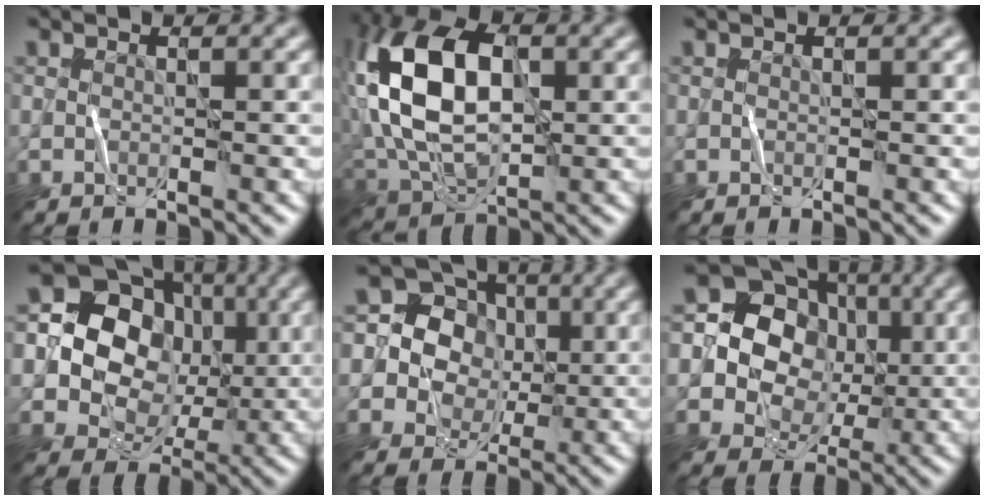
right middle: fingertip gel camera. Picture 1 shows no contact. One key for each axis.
{"total": 12.5, "fx": 0.7, "fy": 7.8, "fz": 9.7, "tx": -0.195, "ty": 0.018, "tz": 0.002}
{"total": 0.0}
{"total": 9.7, "fx": 0.3, "fy": 8.3, "fz": 5.0, "tx": -0.060, "ty": 0.007, "tz": -0.007}
{"total": 6.0, "fx": 0.4, "fy": 5.7, "fz": 2.1, "tx": -0.017, "ty": 0.022, "tz": -0.013}
{"total": 8.7, "fx": 0.3, "fy": 7.7, "fz": 4.1, "tx": -0.041, "ty": 0.018, "tz": -0.014}